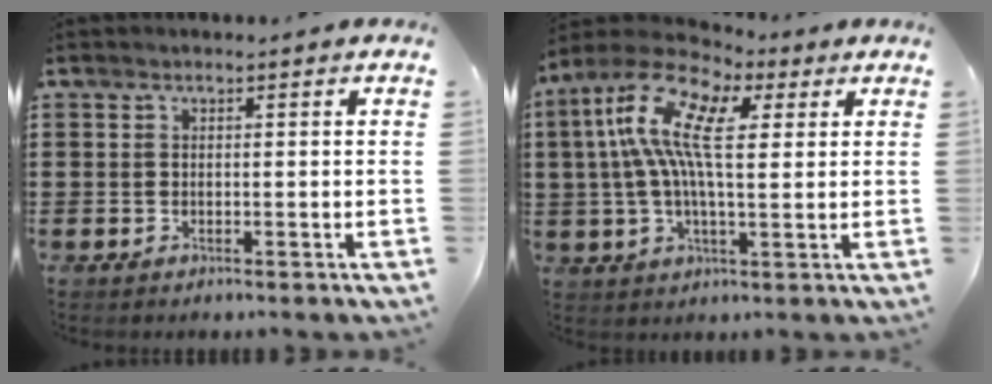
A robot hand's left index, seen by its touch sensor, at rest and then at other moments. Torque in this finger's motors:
{"motor_torque": [2.14, 0.00, 1.05, 0.21]}